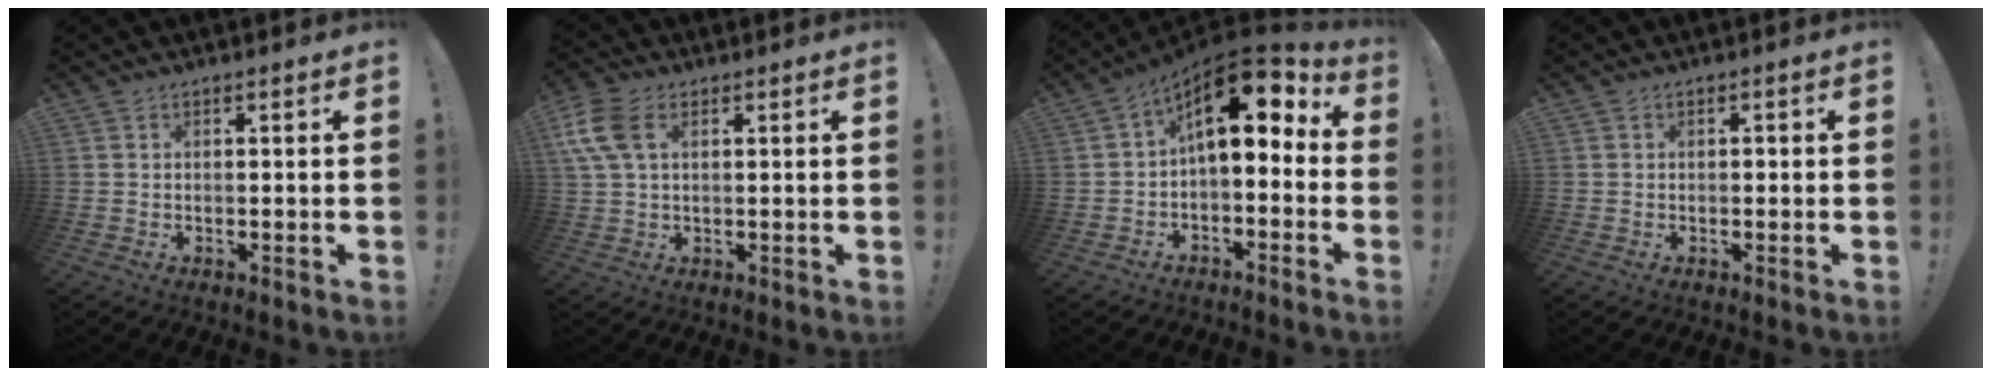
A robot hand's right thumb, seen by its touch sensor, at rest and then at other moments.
{"total": 8.9, "force": [2.9, 5.2, 6.6], "torque": [-0.143, -0.001, 0.054]}
{"total": 12.1, "force": [4.0, 5.4, 10.0], "torque": [-0.146, -0.027, 0.068]}
{"total": 0.7, "force": [-0.5, 0.5, 0.2], "torque": [-0.005, 0.002, -0.009]}